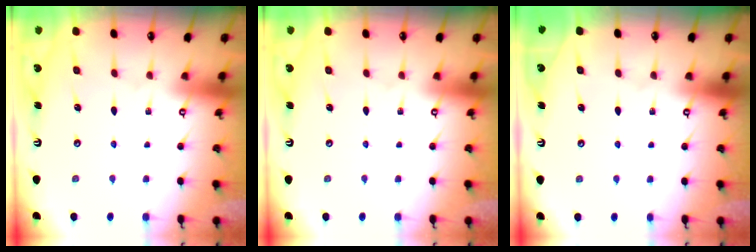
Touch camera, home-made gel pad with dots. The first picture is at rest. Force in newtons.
{"total": 0.0}
{"total": 0.0}